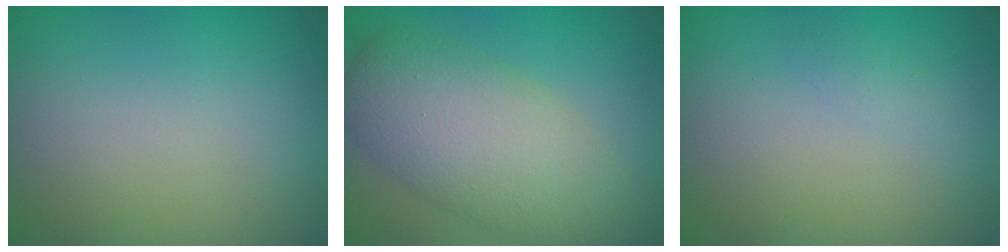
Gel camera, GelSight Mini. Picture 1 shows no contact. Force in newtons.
{"total": 7.4, "press": 7.4, "slide": 0.6}
{"total": 0.5, "press": 0.5, "slide": 0.0}